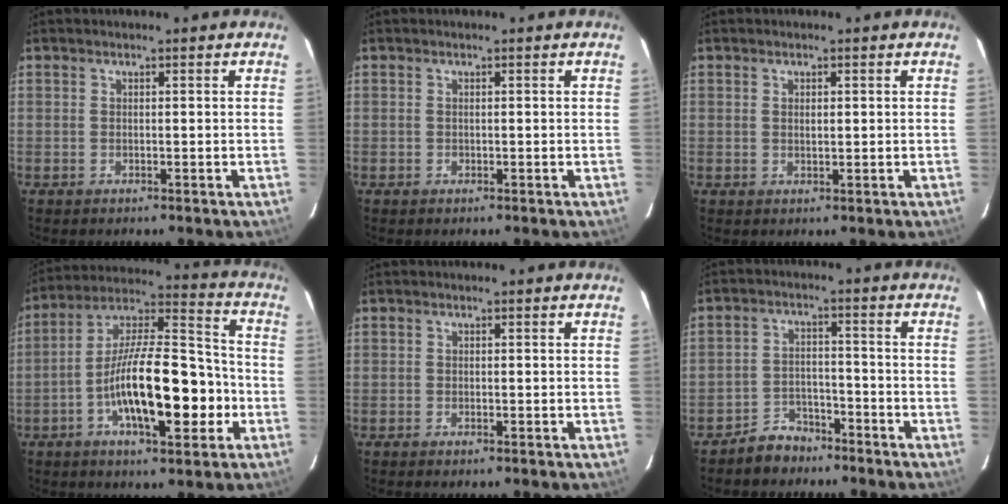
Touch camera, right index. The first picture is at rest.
{"total": 0.0}
{"total": 1.3, "force": [0.3, 0.7, 1.1], "torque": [-0.018, 0.002, 0.006]}
{"total": 18.9, "force": [-5.7, 6.3, 16.9], "torque": [-0.293, 0.010, -0.096]}
{"total": 0.7, "force": [-0.5, 0.3, 0.4], "torque": [-0.008, -0.002, -0.010]}
{"total": 5.8, "force": [-4.7, 3.3, 0.9], "torque": [-0.035, 0.018, -0.076]}